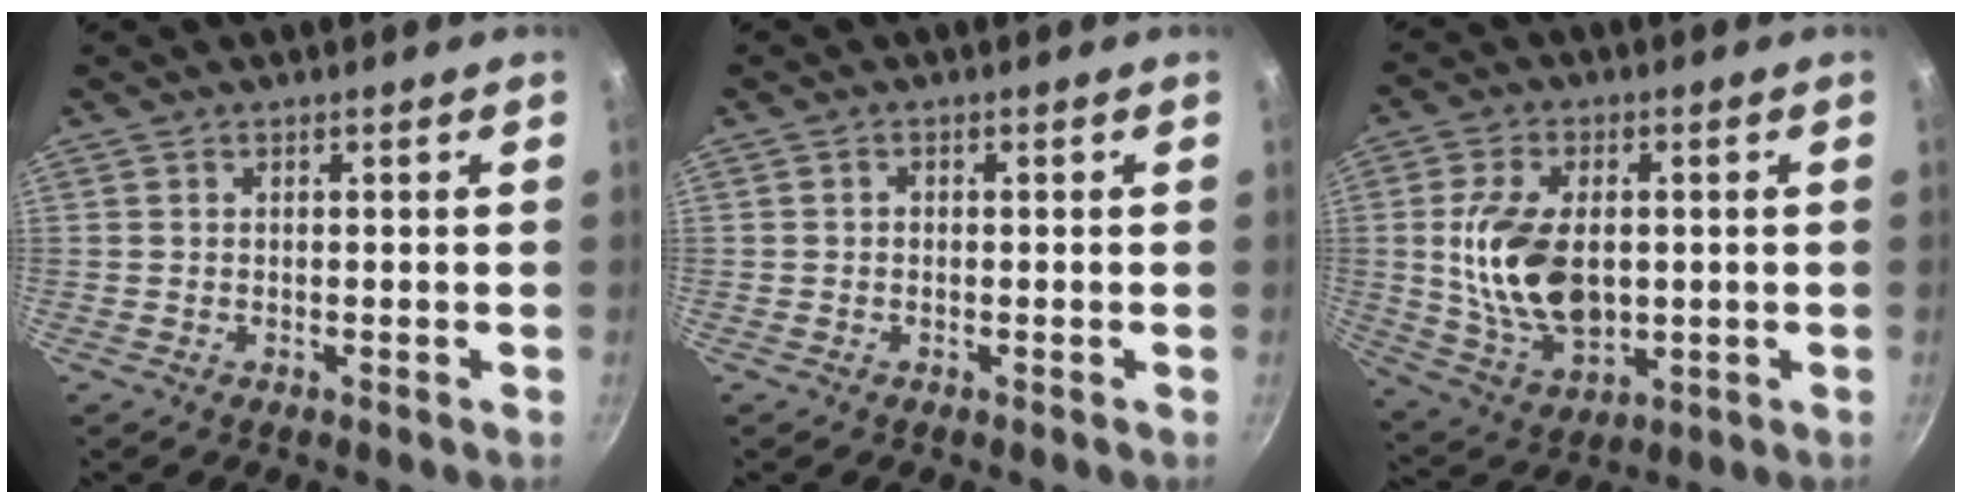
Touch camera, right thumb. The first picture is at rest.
{"total": 0.8, "force": [-0.1, 0.7, 0.4], "torque": [-0.009, 0.005, -0.005]}
{"total": 15.5, "force": [0.5, 9.5, 12.2], "torque": [-0.211, -0.007, 0.020]}